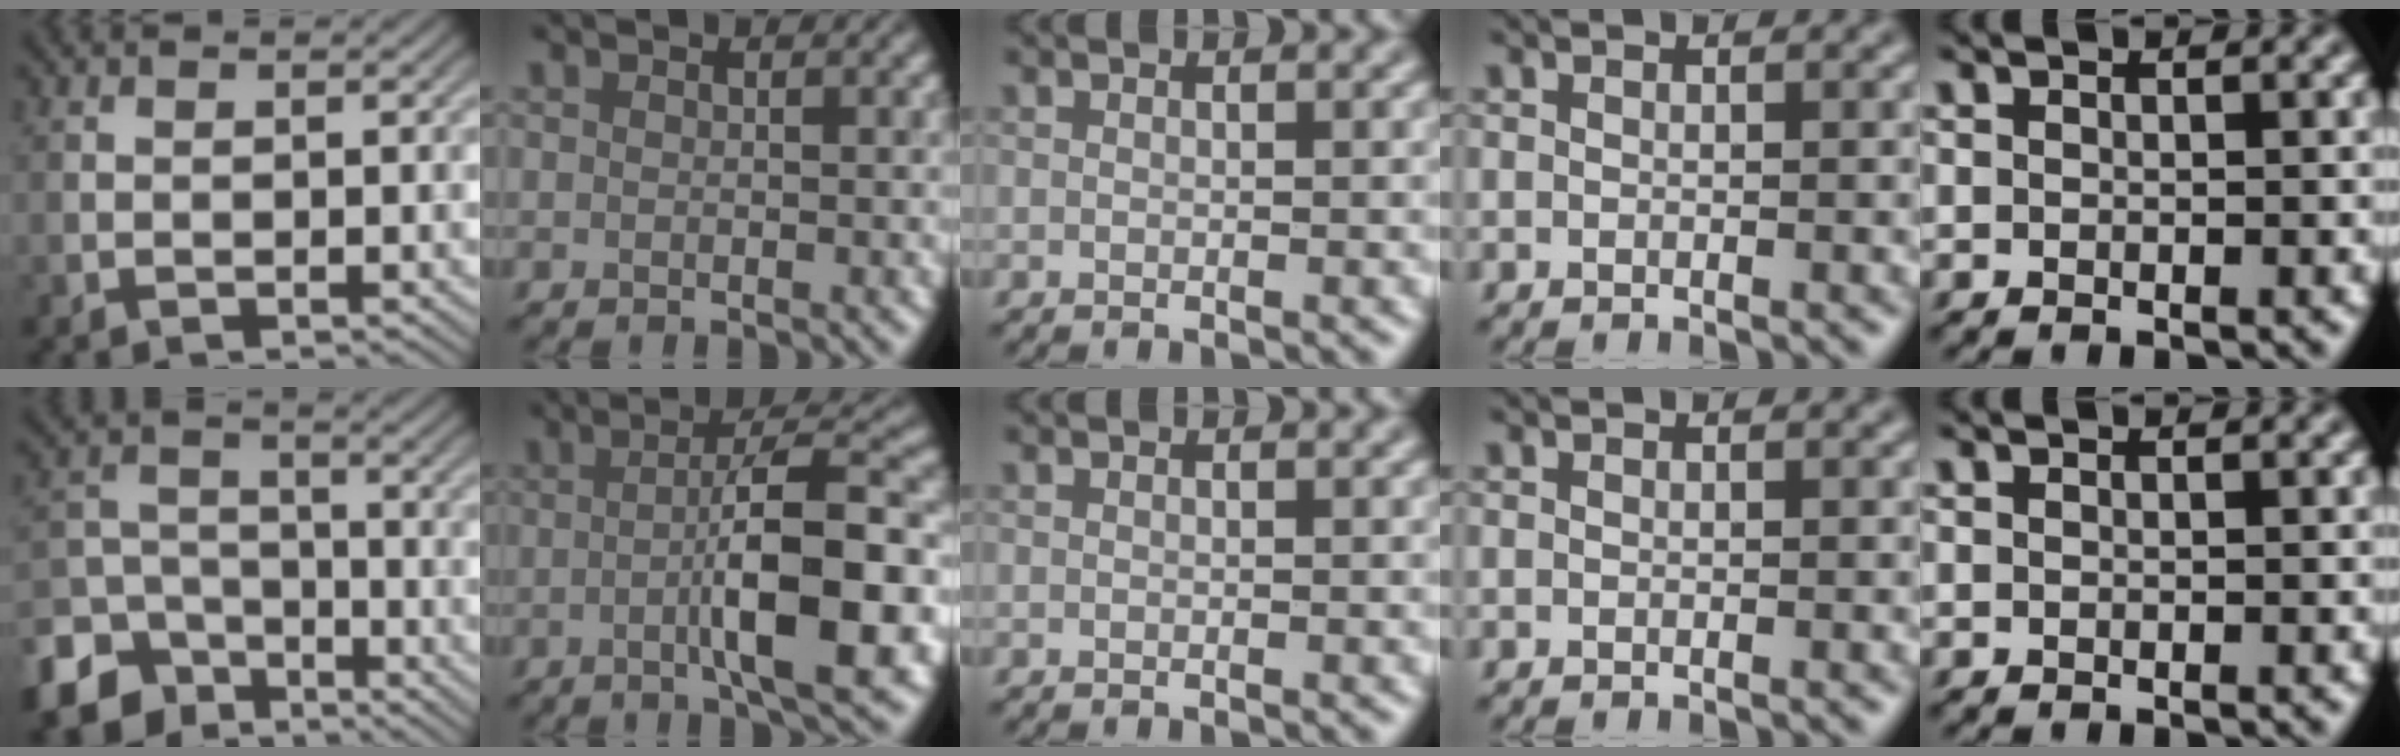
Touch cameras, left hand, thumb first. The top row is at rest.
{"thumb": {"total": 9.7, "force": [-6.2, 6.6, 3.4], "torque": [-0.084, -0.019, -0.122]}, "index": {"total": 9.4, "force": [-1.8, 1.9, 9.0], "torque": [-0.122, 0.013, -0.035]}}